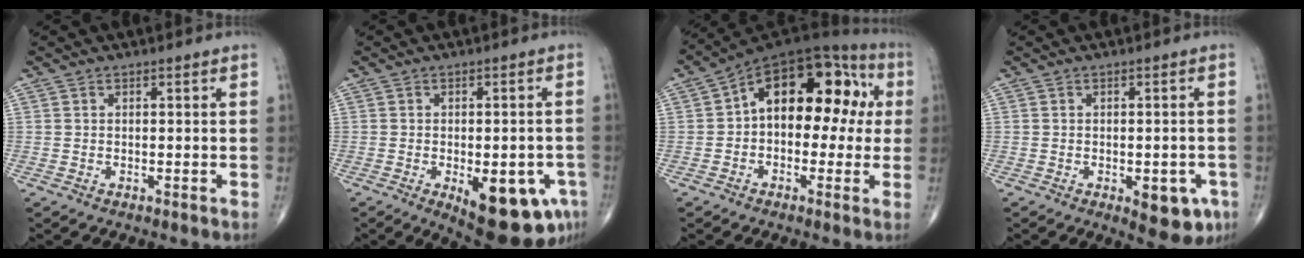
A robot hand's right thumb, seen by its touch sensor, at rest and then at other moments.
{"total": 15.1, "force": [-5.9, 6.4, 12.3], "torque": [-0.118, 0.005, -0.061]}
{"total": 18.2, "force": [1.9, 10.9, 14.4], "torque": [-0.160, 0.053, 0.015]}
{"total": 7.5, "force": [-3.0, 3.5, 5.9], "torque": [-0.050, 0.006, -0.027]}